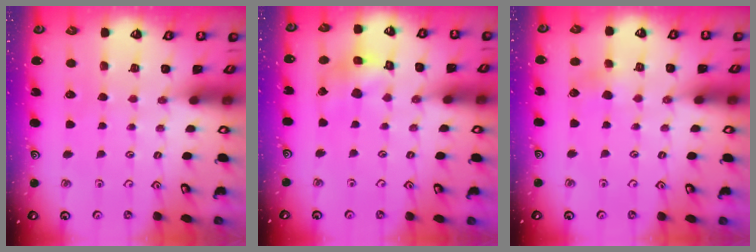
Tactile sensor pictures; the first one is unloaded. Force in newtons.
{"total": 8.0, "press": 8.0, "slide": 0.7}
{"total": 3.0, "press": 3.0, "slide": 0.4}